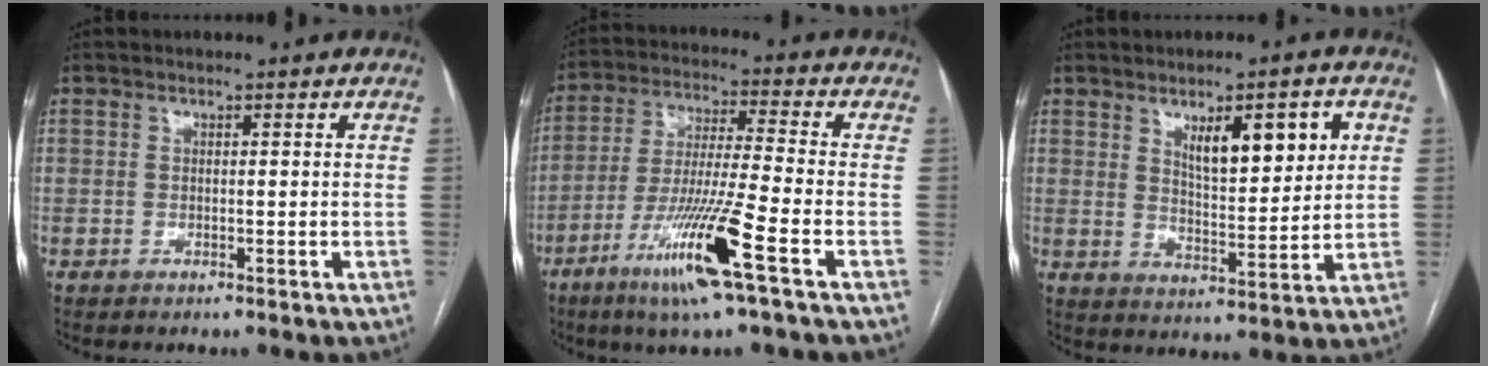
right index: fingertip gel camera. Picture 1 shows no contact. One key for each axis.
{"total": 13.5, "fx": -6.7, "fy": -1.0, "fz": 11.7, "tx": -0.235, "ty": -0.027, "tz": -0.126}
{"total": 10.0, "fx": 4.1, "fy": 2.9, "fz": 8.6, "tx": -0.132, "ty": 0.000, "tz": 0.071}